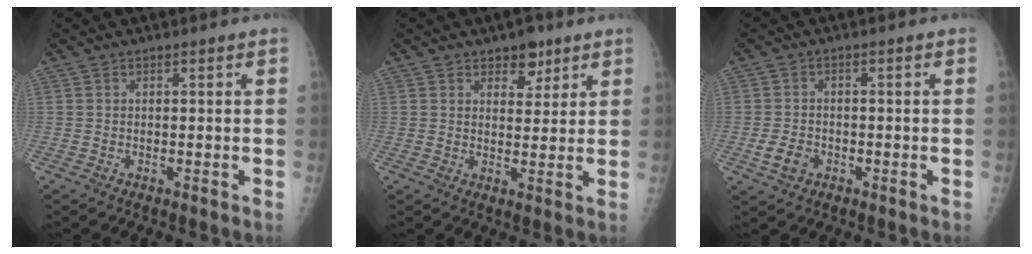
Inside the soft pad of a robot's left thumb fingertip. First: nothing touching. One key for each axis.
{"total": 5.4, "fx": 3.6, "fy": 3.2, "fz": 2.4, "tx": -0.005, "ty": -0.021, "tz": 0.053}
{"total": 4.0, "fx": -1.5, "fy": 3.0, "fz": 2.2, "tx": -0.035, "ty": 0.007, "tz": -0.025}